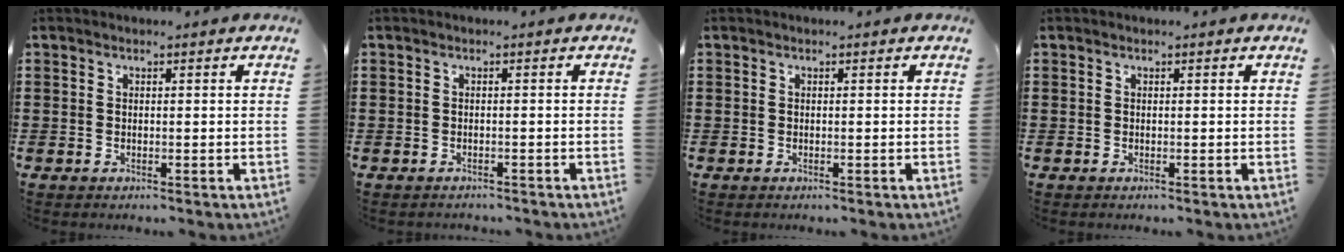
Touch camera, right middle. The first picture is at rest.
{"total": 0.6, "force": [-0.6, 0.0, 0.0], "torque": [-0.001, -0.001, -0.012]}
{"total": 0.0}
{"total": 0.0}